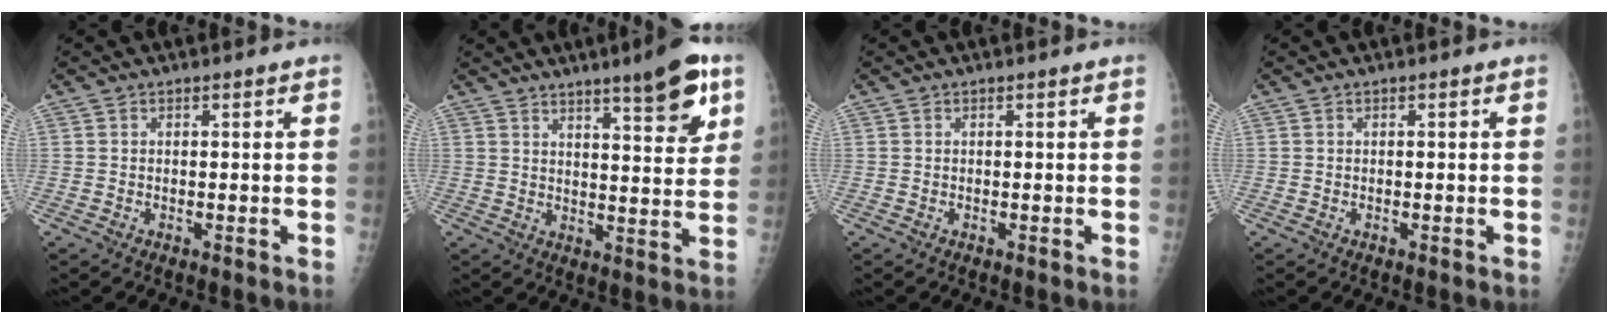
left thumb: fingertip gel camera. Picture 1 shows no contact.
{"total": 11.3, "force": [6.7, 2.3, 8.8], "torque": [-0.105, -0.033, 0.093]}
{"total": 0.0}
{"total": 0.0}